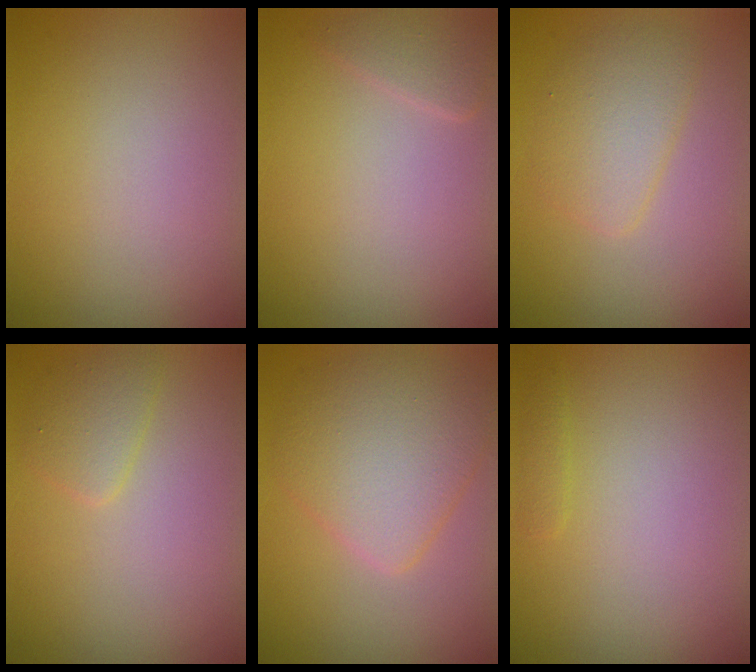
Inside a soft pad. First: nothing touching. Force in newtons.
{"total": 1.4, "press": 1.3, "slide": 0.1}
{"total": 2.9, "press": 2.9, "slide": 0.1}
{"total": 1.7, "press": 1.7, "slide": 0.0}
{"total": 5.1, "press": 5.1, "slide": 0.1}
{"total": 0.7, "press": 0.7, "slide": 0.1}